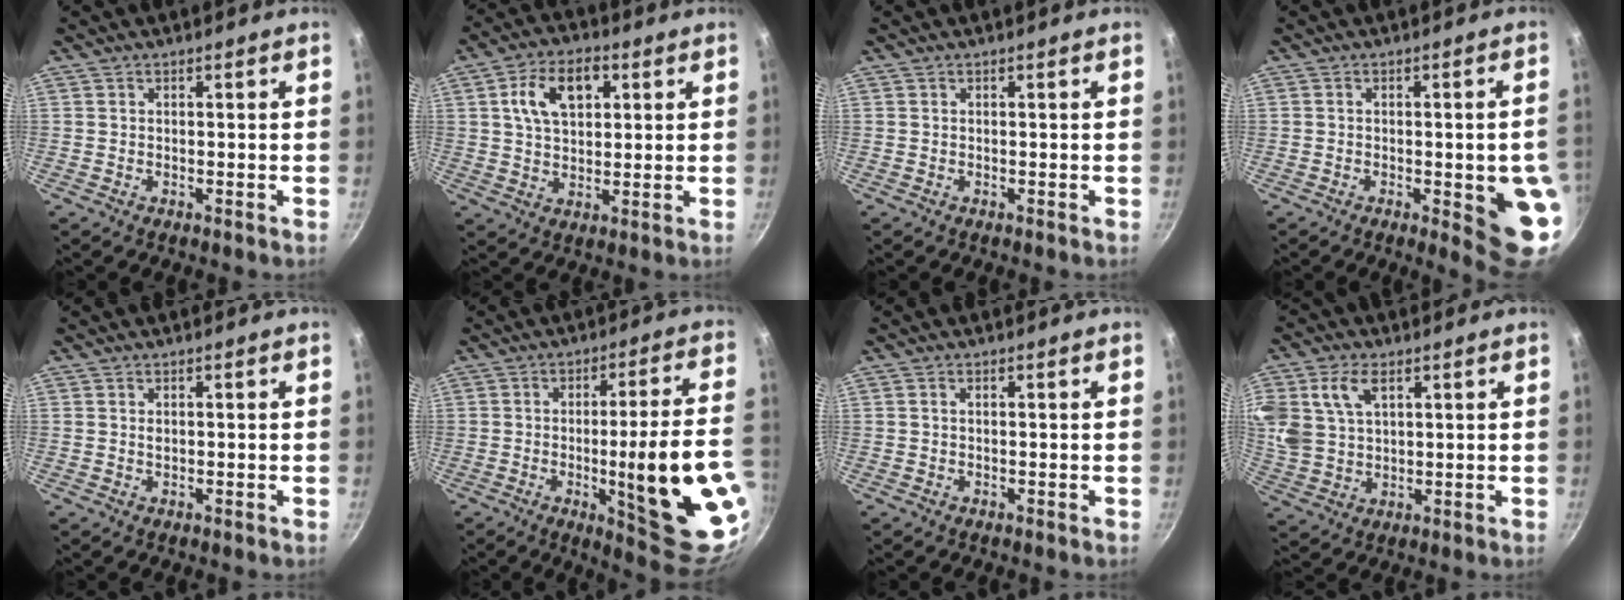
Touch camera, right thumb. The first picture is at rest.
{"total": 10.8, "force": [3.3, 6.8, 7.8], "torque": [-0.113, 0.006, 0.051]}
{"total": 0.0}
{"total": 10.5, "force": [-2.1, 2.8, 9.9], "torque": [-0.093, 0.007, -0.020]}
{"total": 0.7, "force": [0.3, 0.4, 0.5], "torque": [-0.009, 0.001, 0.006]}
{"total": 22.6, "force": [-4.9, 3.9, 21.8], "torque": [-0.277, 0.003, -0.054]}
{"total": 0.6, "force": [0.2, 0.2, 0.5], "torque": [-0.009, 0.003, 0.002]}
{"total": 12.6, "force": [4.9, 8.4, 8.0], "torque": [-0.166, 0.002, 0.101]}